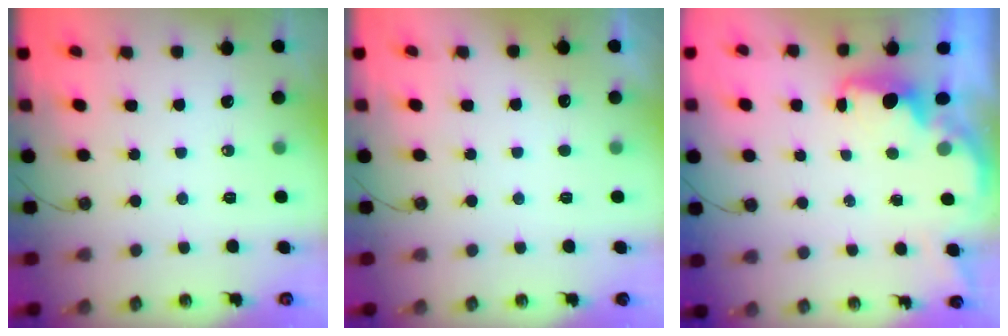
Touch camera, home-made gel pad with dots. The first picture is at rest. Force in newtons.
{"total": 3.1, "press": 2.9, "slide": 1.0}
{"total": 1.8, "press": 1.7, "slide": 0.7}